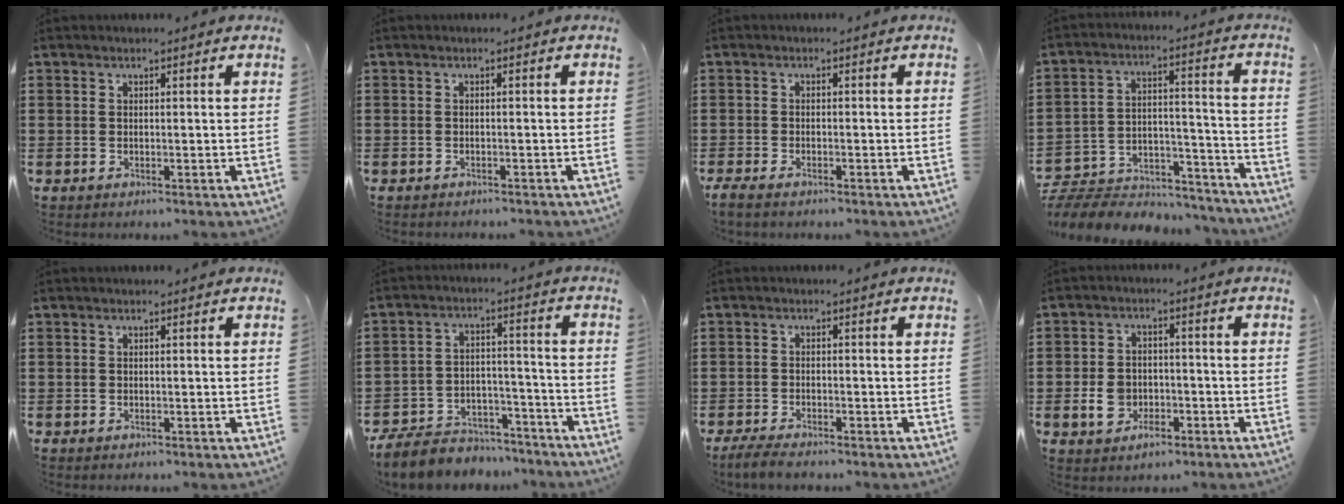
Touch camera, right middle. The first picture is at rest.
{"total": 0.7, "force": [-0.7, 0.1, 0.0], "torque": [-0.002, 0.002, -0.015]}
{"total": 1.5, "force": [-1.2, 0.5, 0.8], "torque": [-0.024, 0.002, -0.027]}
{"total": 7.3, "force": [-6.9, 2.0, 1.1], "torque": [-0.020, 0.013, -0.138]}
{"total": 0.0}
{"total": 7.3, "force": [-6.8, 2.3, 1.2], "torque": [-0.024, 0.021, -0.132]}
{"total": 3.0, "force": [-2.7, 0.8, 1.0], "torque": [-0.033, 0.000, -0.058]}
{"total": 4.8, "force": [-2.0, 3.4, 2.6], "torque": [-0.065, 0.003, -0.043]}